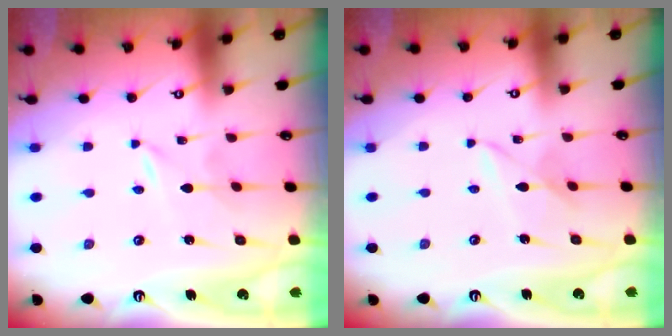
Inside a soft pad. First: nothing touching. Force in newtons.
{"total": 3.4, "press": 3.4, "slide": 0.4}